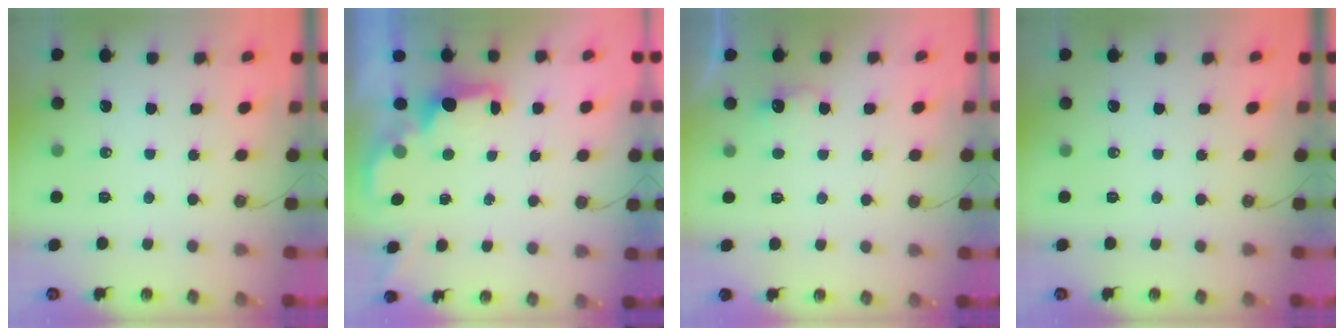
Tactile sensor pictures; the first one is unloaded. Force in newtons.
{"total": 1.8, "press": 1.6, "slide": 0.7}
{"total": 2.9, "press": 2.8, "slide": 0.9}
{"total": 0.0}